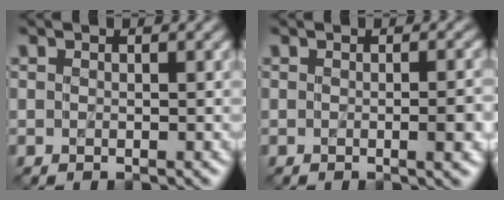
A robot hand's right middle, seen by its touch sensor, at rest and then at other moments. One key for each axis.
{"total": 2.6, "fx": -0.3, "fy": 0.7, "fz": 2.5, "tx": -0.026, "ty": 0.001, "tz": -0.003}